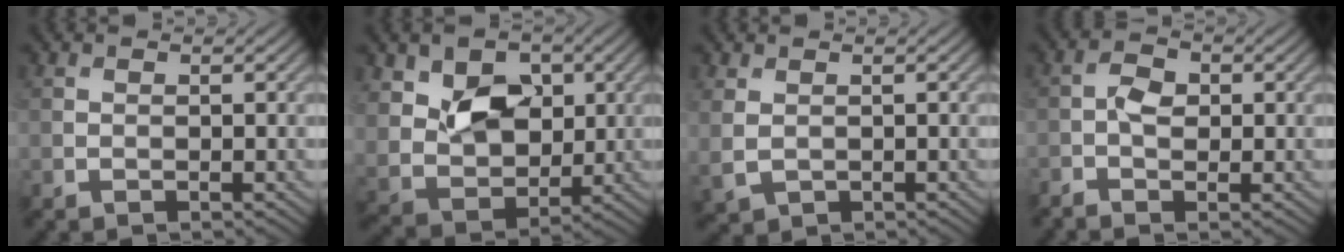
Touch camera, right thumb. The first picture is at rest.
{"total": 8.4, "force": [2.7, 6.0, 5.1], "torque": [-0.112, -0.014, 0.044]}
{"total": 2.3, "force": [0.4, 1.6, 1.6], "torque": [-0.051, -0.006, 0.012]}
{"total": 2.8, "force": [-0.7, 1.7, 2.1], "torque": [-0.045, 0.004, -0.018]}